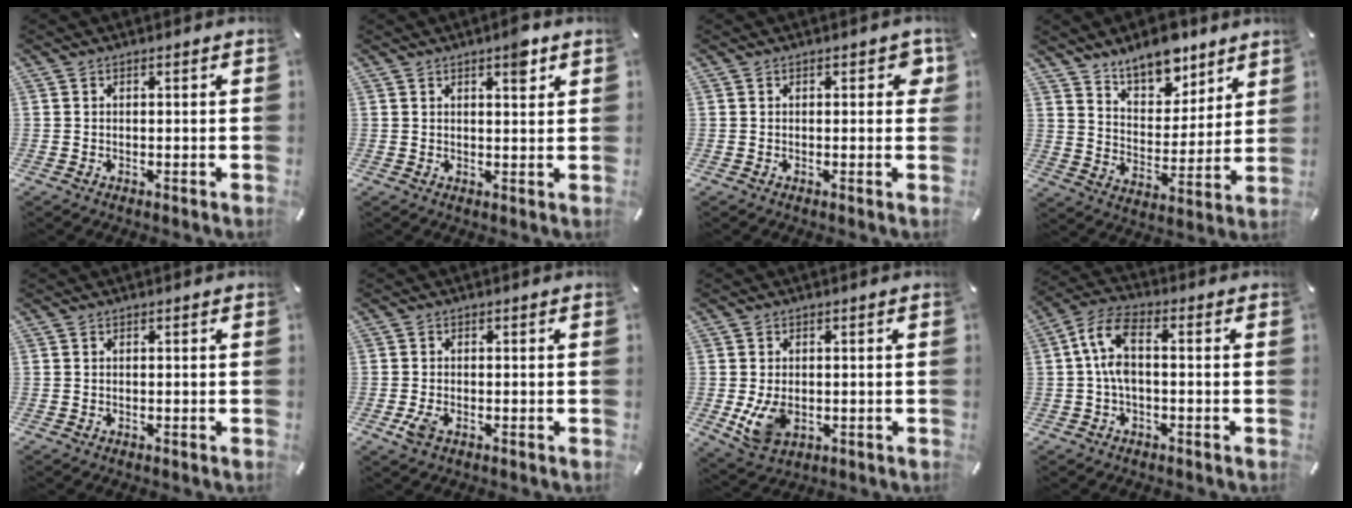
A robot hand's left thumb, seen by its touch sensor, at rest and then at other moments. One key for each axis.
{"total": 4.2, "fx": 2.6, "fy": 1.4, "fz": 3.0, "tx": -0.030, "ty": -0.010, "tz": 0.039}
{"total": 3.0, "fx": 0.8, "fy": 1.7, "fz": 2.3, "tx": -0.015, "ty": -0.002, "tz": 0.006}
{"total": 11.3, "fx": 9.8, "fy": 5.0, "fz": 2.6, "tx": -0.046, "ty": -0.073, "tz": 0.181}
{"total": 0.0}
{"total": 3.0, "fx": -1.2, "fy": 1.7, "fz": 2.2, "tx": -0.055, "ty": -0.002, "tz": -0.024}
{"total": 6.6, "fx": -0.8, "fy": 4.8, "fz": 4.4, "tx": -0.091, "ty": -0.006, "tz": -0.015}
{"total": 8.3, "fx": -0.4, "fy": 4.0, "fz": 7.3, "tx": -0.160, "ty": 0.004, "tz": -0.011}